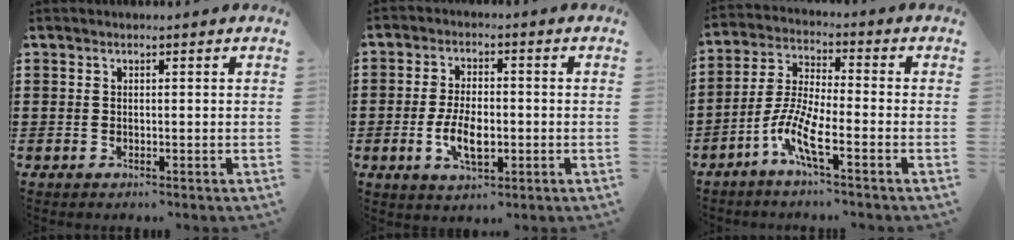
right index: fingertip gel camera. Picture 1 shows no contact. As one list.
[{"total": 6.4, "force": [-1.5, 3.0, 5.4], "torque": [-0.108, -0.006, -0.030]}, {"total": 7.4, "force": [-4.1, 1.1, 6.1], "torque": [-0.151, -0.019, -0.083]}]